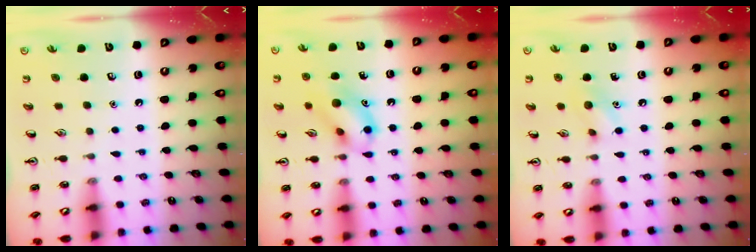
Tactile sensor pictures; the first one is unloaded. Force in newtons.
{"total": 12.8, "press": 12.7, "slide": 1.1}
{"total": 6.6, "press": 6.5, "slide": 1.4}